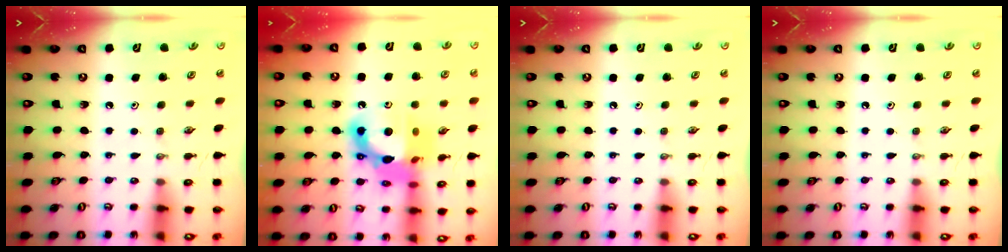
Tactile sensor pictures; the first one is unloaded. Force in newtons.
{"total": 16.7, "press": 16.6, "slide": 1.4}
{"total": 0.0}
{"total": 0.0}